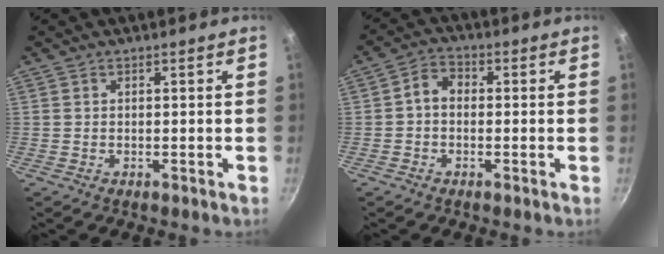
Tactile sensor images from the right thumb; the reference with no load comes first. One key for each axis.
{"total": 4.0, "fx": -0.3, "fy": 3.1, "fz": 2.5, "tx": -0.038, "ty": 0.013, "tz": -0.019}